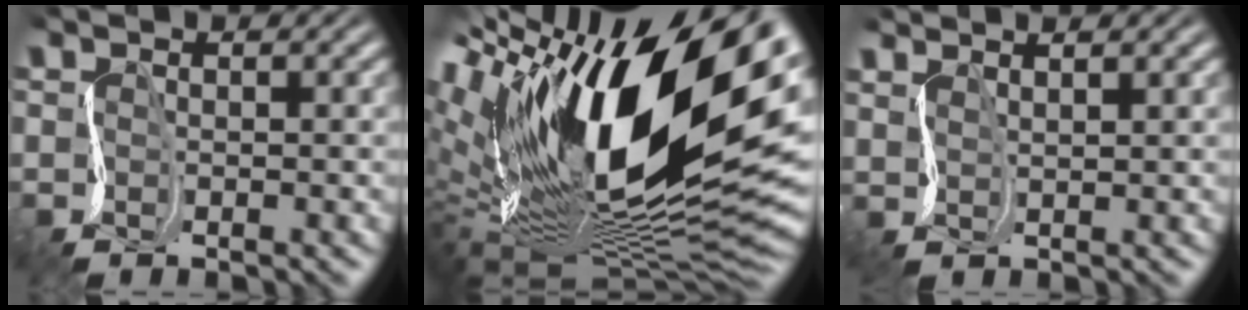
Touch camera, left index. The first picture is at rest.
{"total": 17.3, "force": [6.4, 7.9, 13.9], "torque": [-0.259, 0.025, 0.106]}
{"total": 2.1, "force": [2.0, 0.4, 0.4], "torque": [0.003, 0.017, 0.020]}